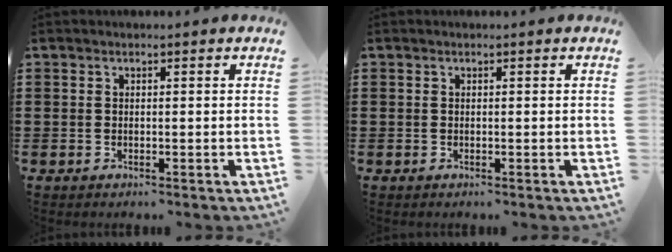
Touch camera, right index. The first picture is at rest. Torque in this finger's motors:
{"motor_torque": [0.00, 2.14, 0.00, 0.00]}